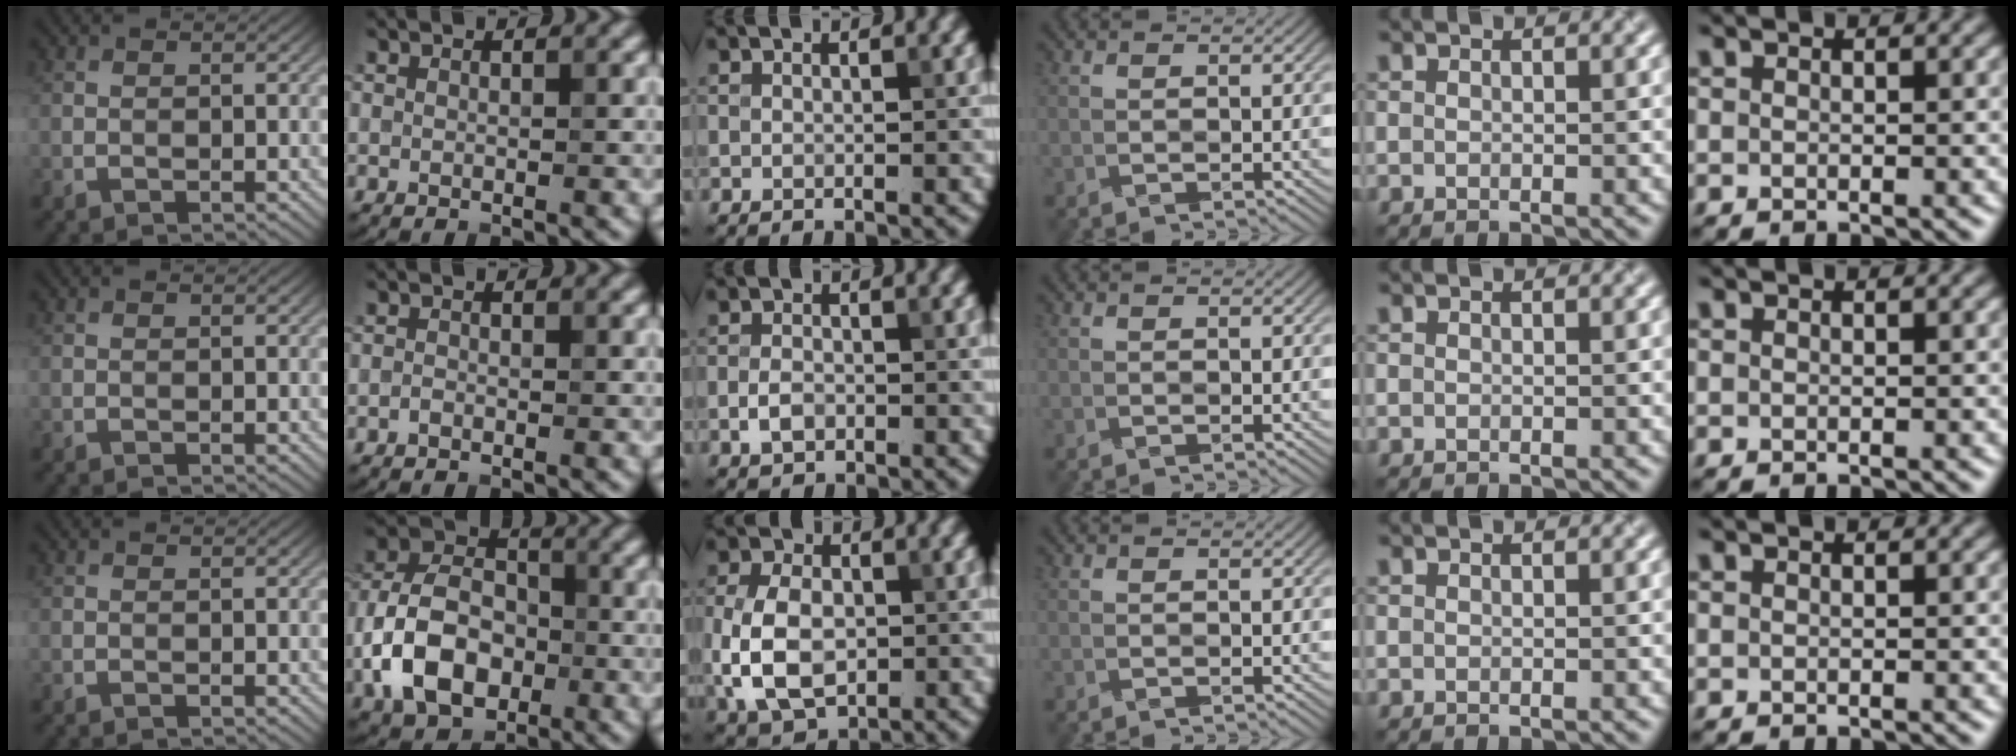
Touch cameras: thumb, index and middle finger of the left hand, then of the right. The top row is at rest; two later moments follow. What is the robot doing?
{"motion": "fold", "object": "origami paper"}